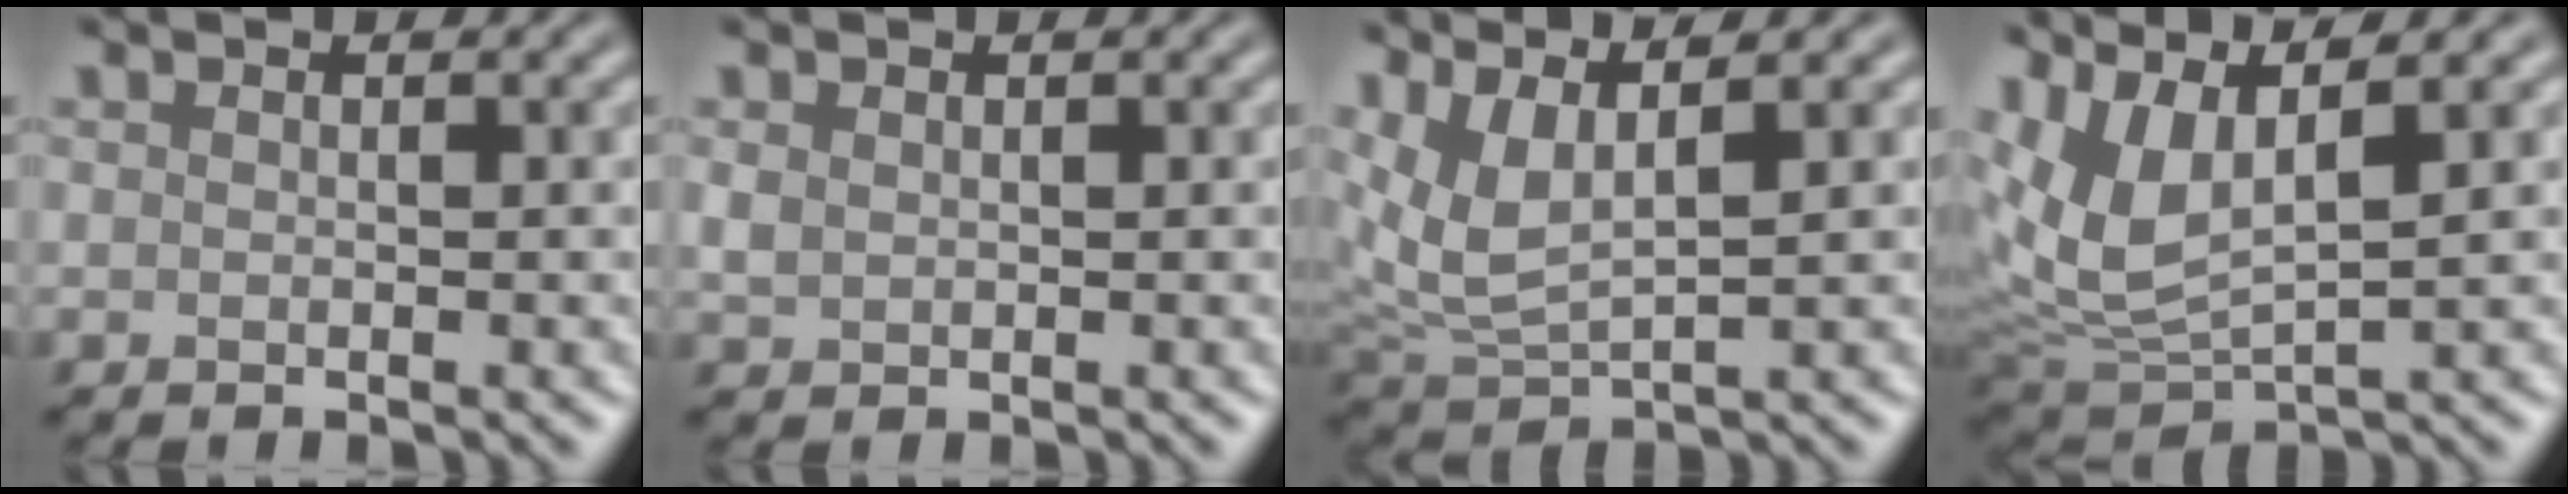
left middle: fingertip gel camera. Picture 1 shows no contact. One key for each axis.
{"total": 1.1, "fx": 0.2, "fy": 0.9, "fz": 0.5, "tx": -0.014, "ty": 0.000, "tz": 0.008}
{"total": 4.9, "fx": 2.3, "fy": 1.8, "fz": 3.9, "tx": -0.099, "ty": -0.002, "tz": 0.053}
{"total": 7.1, "fx": 2.7, "fy": 3.0, "fz": 5.8, "tx": -0.147, "ty": 0.002, "tz": 0.056}